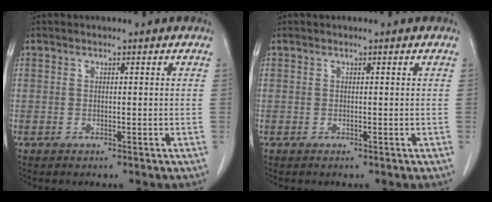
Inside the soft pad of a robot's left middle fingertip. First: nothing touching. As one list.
[{"total": 0.0}]